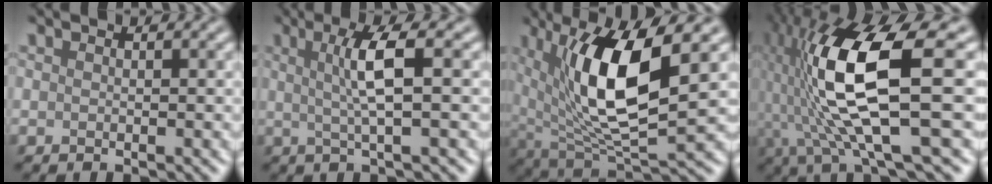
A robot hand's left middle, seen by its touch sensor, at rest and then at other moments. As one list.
[{"total": 4.3, "force": [0.7, 0.6, 4.2], "torque": [-0.079, 0.002, 0.013]}, {"total": 10.4, "force": [2.7, 3.6, 9.4], "torque": [-0.171, -0.009, 0.050]}, {"total": 12.9, "force": [0.1, 3.4, 12.5], "torque": [-0.251, -0.001, 0.010]}]